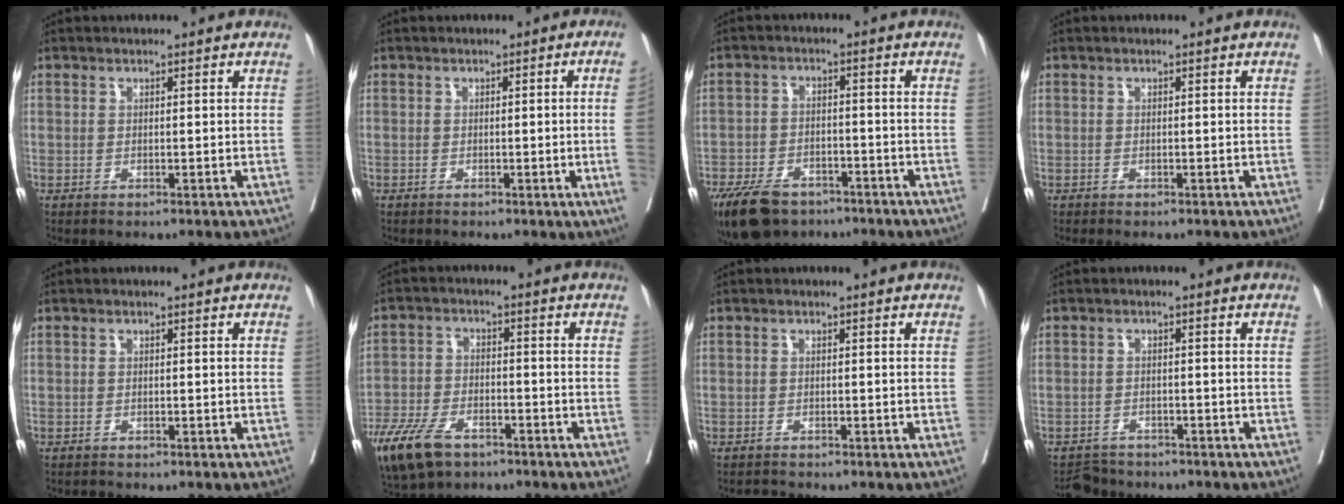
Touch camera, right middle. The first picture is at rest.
{"total": 5.4, "force": [-0.7, -1.9, 5.0], "torque": [-0.063, -0.014, -0.006]}
{"total": 11.0, "force": [-7.9, 5.7, 5.2], "torque": [-0.108, -0.010, -0.130]}
{"total": 1.3, "force": [-1.1, 0.3, 0.6], "torque": [-0.004, -0.003, -0.020]}
{"total": 0.5, "force": [-0.5, 0.0, 0.0], "torque": [-0.004, -0.004, -0.011]}
{"total": 11.1, "force": [-7.5, 5.1, 6.4], "torque": [-0.135, -0.014, -0.137]}
{"total": 0.9, "force": [-0.9, 0.0, -0.1], "torque": [0.001, -0.007, -0.015]}
{"total": 3.9, "force": [-3.7, 1.3, -0.4], "torque": [0.006, -0.007, -0.063]}